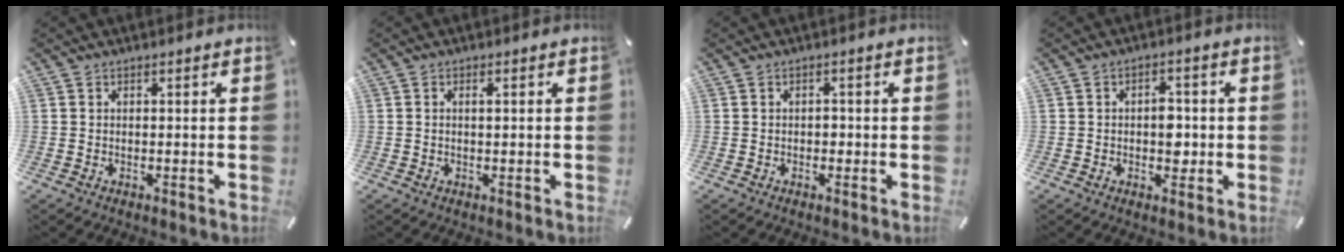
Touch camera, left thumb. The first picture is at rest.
{"total": 1.2, "force": [0.1, 0.3, 1.1], "torque": [-0.021, 0.002, 0.001]}
{"total": 1.2, "force": [-0.3, 0.9, 0.7], "torque": [-0.014, 0.004, -0.008]}
{"total": 4.9, "force": [-0.4, 3.2, 3.7], "torque": [-0.037, -0.005, -0.014]}